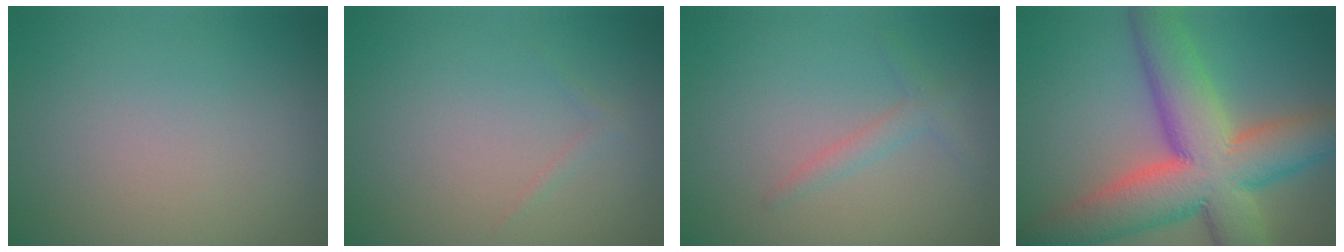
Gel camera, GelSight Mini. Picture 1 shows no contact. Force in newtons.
{"total": 0.6, "press": 0.6, "slide": 0.0}
{"total": 1.5, "press": 1.5, "slide": 0.1}
{"total": 12.8, "press": 12.8, "slide": 0.7}